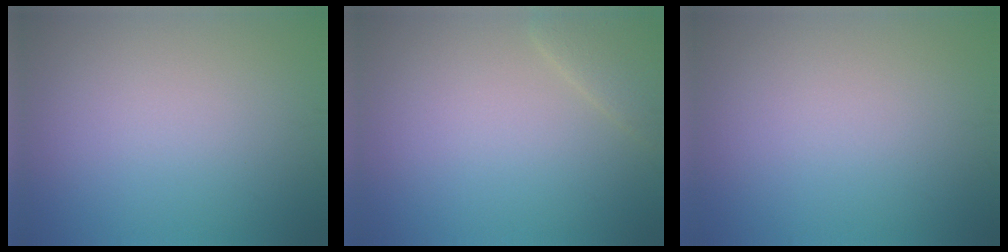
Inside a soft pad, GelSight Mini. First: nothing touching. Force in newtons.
{"total": 2.0, "press": 2.0, "slide": 0.2}
{"total": 0.0}